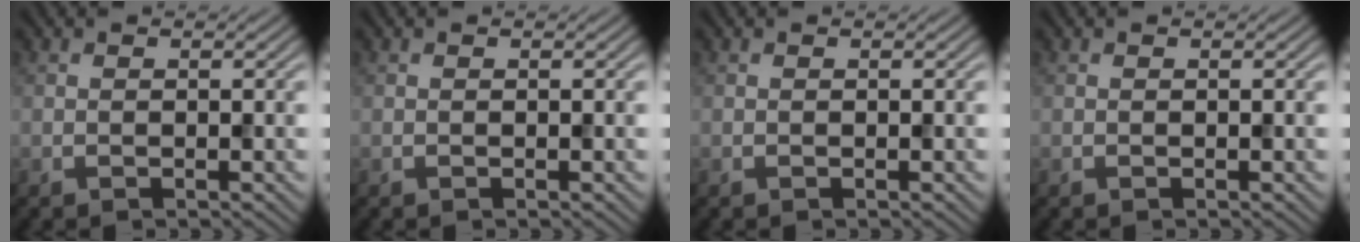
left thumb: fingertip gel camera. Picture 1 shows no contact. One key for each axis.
{"total": 0.0}
{"total": 0.0}
{"total": 0.0}